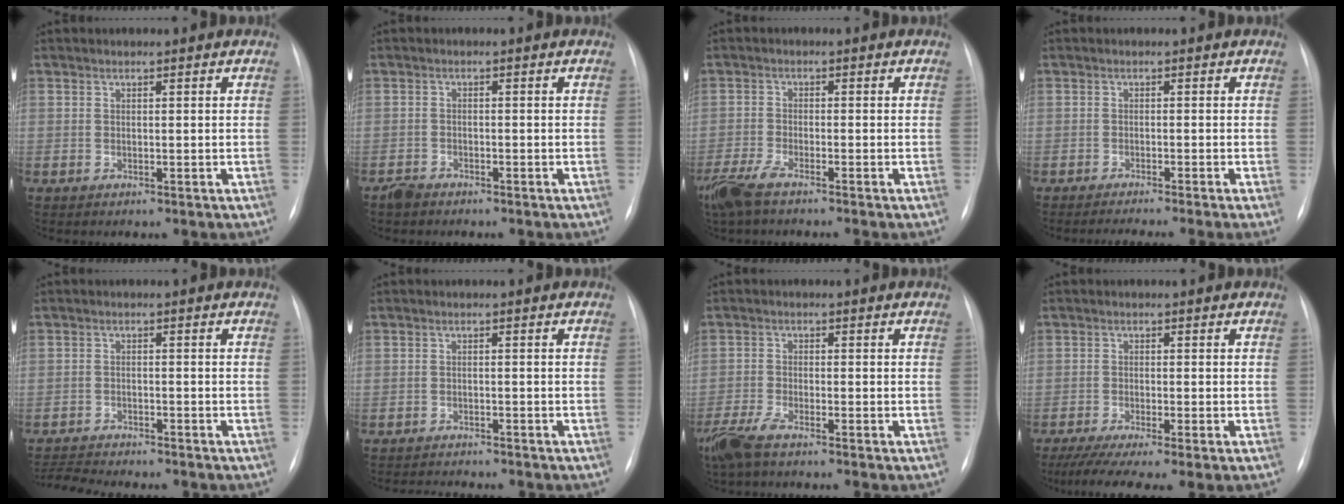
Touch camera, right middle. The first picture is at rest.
{"total": 1.8, "force": [-1.6, 0.8, 0.3], "torque": [-0.014, -0.001, -0.027]}
{"total": 5.6, "force": [-4.4, 0.6, 3.4], "torque": [-0.075, -0.016, -0.086]}
{"total": 6.7, "force": [-5.5, -1.0, 3.7], "torque": [-0.037, -0.010, -0.078]}
{"total": 8.4, "force": [-8.0, 0.5, 2.6], "torque": [-0.037, -0.006, -0.122]}
{"total": 6.9, "force": [-6.6, 0.7, 2.0], "torque": [-0.023, -0.008, -0.091]}
{"total": 5.5, "force": [-4.4, 0.5, 3.3], "torque": [-0.072, -0.016, -0.088]}
{"total": 9.8, "force": [-7.7, -0.1, 6.1], "torque": [-0.088, -0.023, -0.118]}